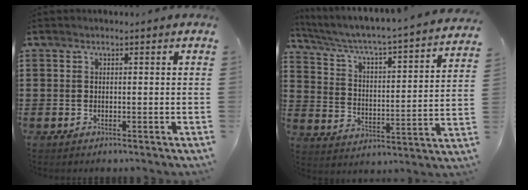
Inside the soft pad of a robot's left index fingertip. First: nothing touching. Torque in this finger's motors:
{"motor_torque": [1.58, -0.56, 0.27, 0.21]}